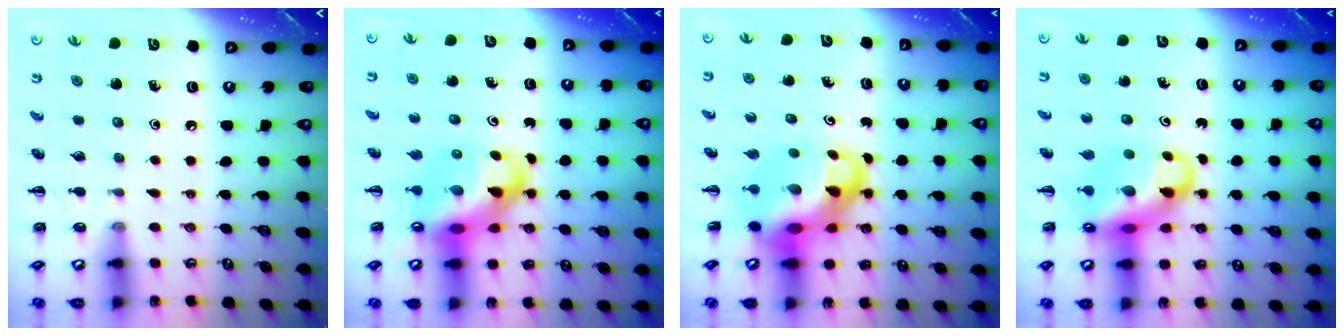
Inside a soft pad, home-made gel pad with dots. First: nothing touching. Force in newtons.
{"total": 12.2, "press": 11.6, "slide": 3.6}
{"total": 9.2, "press": 8.9, "slide": 2.3}
{"total": 12.1, "press": 11.6, "slide": 3.1}